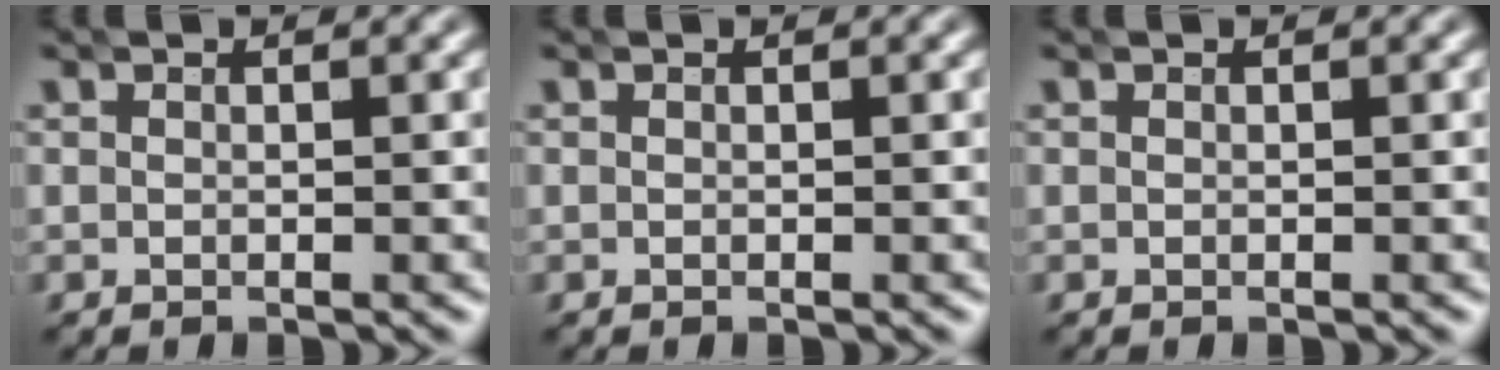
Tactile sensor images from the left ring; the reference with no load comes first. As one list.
[{"total": 0.0}, {"total": 0.0}]